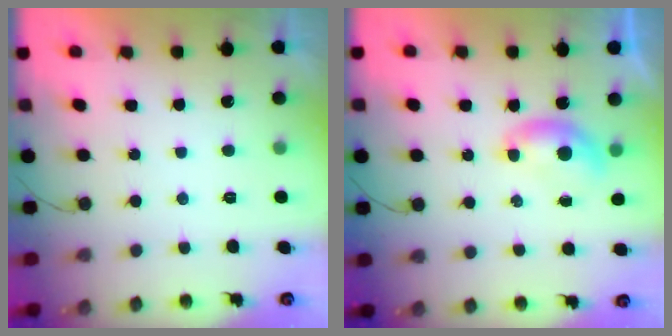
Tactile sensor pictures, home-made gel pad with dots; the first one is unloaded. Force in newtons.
{"total": 5.6, "press": 5.5, "slide": 1.1}